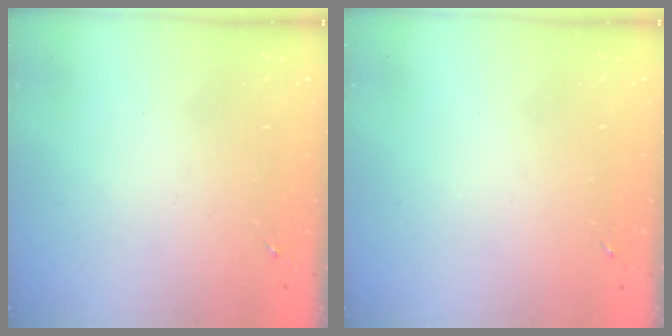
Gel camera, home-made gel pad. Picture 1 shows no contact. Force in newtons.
{"total": 0.0}